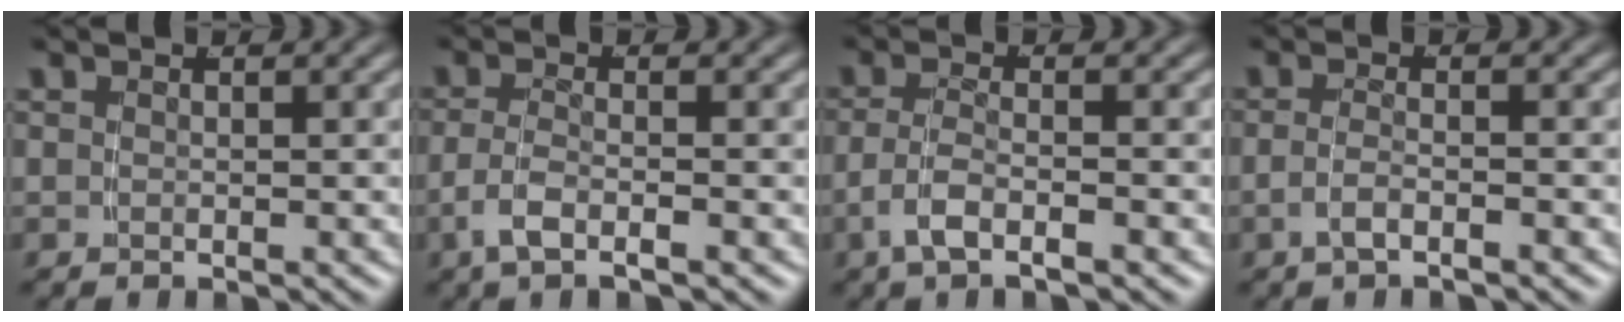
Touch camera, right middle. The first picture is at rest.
{"total": 2.7, "force": [-1.4, 0.5, 2.2], "torque": [-0.051, -0.014, -0.018]}
{"total": 3.0, "force": [-1.6, 0.7, 2.4], "torque": [-0.052, -0.016, -0.021]}
{"total": 1.9, "force": [-1.3, -0.1, 1.4], "torque": [-0.029, -0.012, -0.018]}